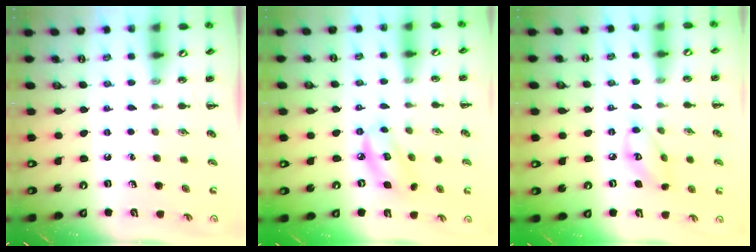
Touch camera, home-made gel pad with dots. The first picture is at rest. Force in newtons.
{"total": 6.8, "press": 6.7, "slide": 1.3}
{"total": 6.6, "press": 6.6, "slide": 0.6}